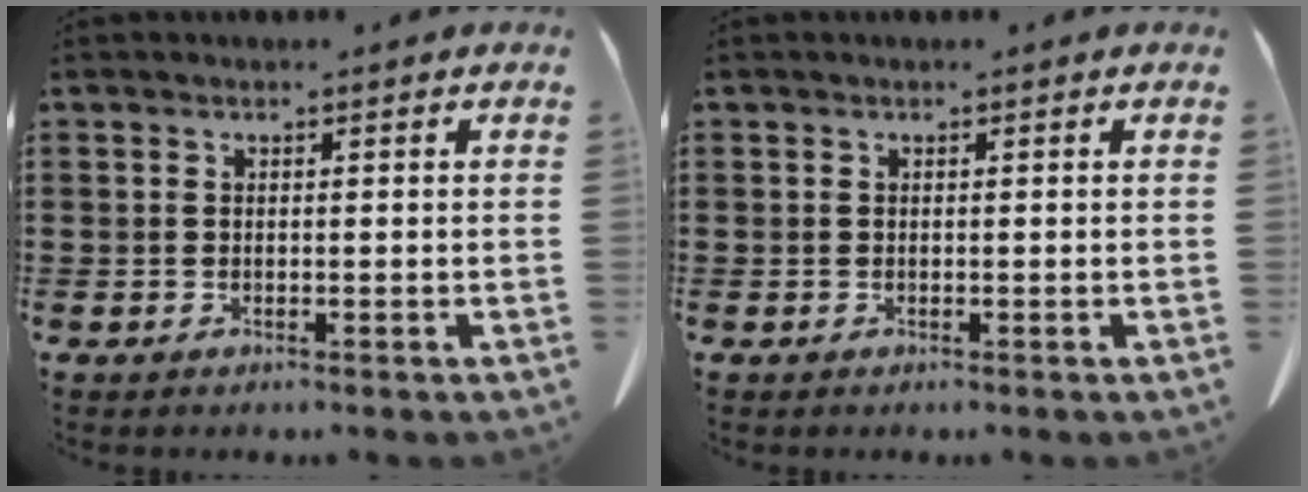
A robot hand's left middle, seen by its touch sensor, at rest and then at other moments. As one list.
[{"total": 0.0}]